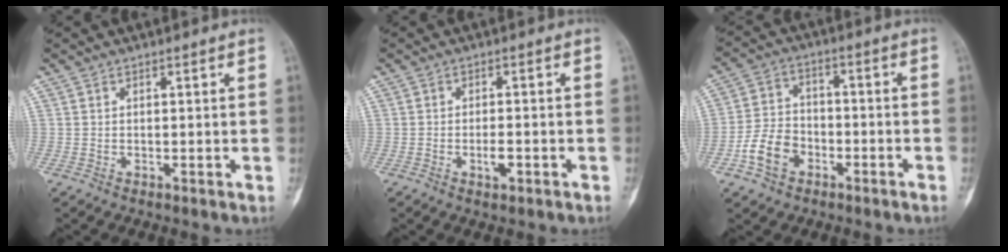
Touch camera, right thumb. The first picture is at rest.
{"total": 2.8, "force": [-1.2, 1.0, 2.3], "torque": [-0.040, 0.003, -0.019]}
{"total": 8.4, "force": [-4.0, 5.9, 4.4], "torque": [-0.076, 0.033, -0.073]}